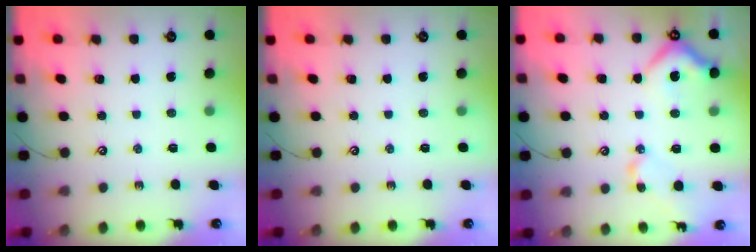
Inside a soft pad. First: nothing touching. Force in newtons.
{"total": 0.0}
{"total": 10.4, "press": 10.4, "slide": 1.3}